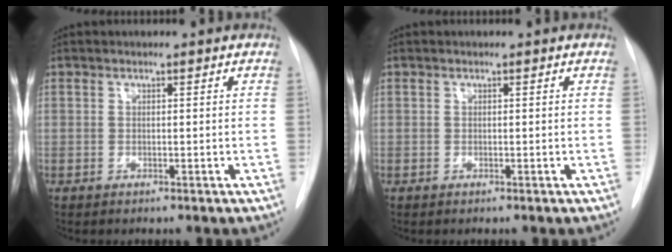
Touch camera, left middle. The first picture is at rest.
{"total": 0.0}